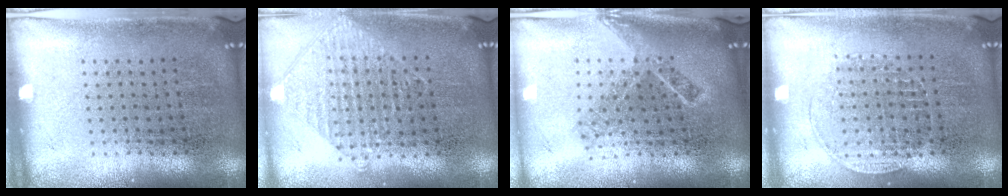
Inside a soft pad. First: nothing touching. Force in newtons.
{"total": 0.9, "press": 0.9, "slide": 0.1}
{"total": 2.0, "press": 1.4, "slide": 1.4}
{"total": 1.2, "press": 1.1, "slide": 0.5}